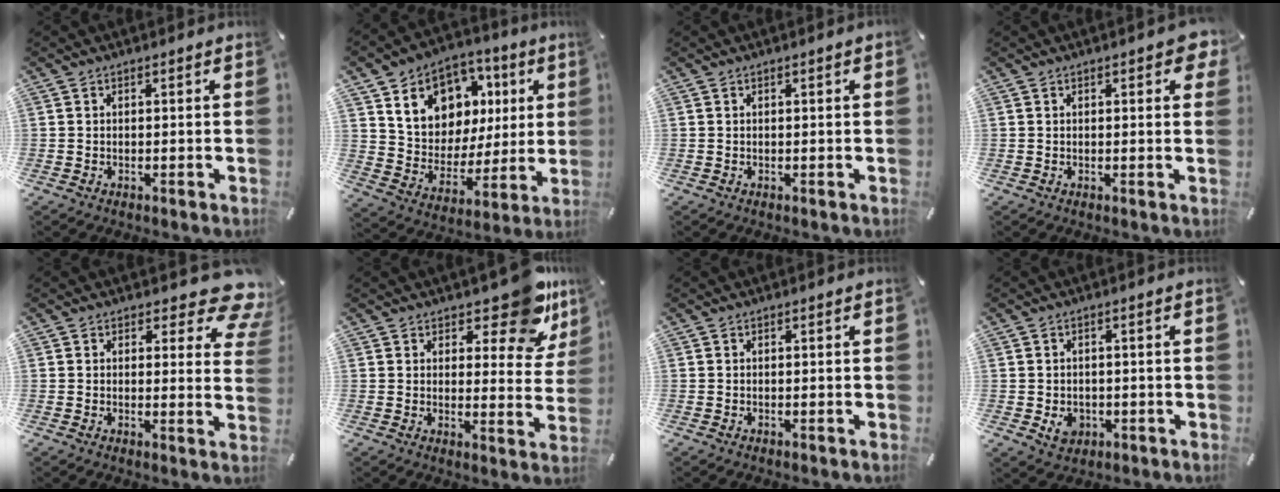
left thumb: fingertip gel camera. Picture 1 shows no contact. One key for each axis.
{"total": 14.3, "fx": 6.3, "fy": 11.8, "fz": 5.0, "tx": -0.083, "ty": -0.036, "tz": 0.122}
{"total": 0.8, "fx": 0.1, "fy": 0.0, "fz": 0.8, "tx": -0.012, "ty": 0.000, "tz": 0.002}
{"total": 3.4, "fx": 1.4, "fy": 1.4, "fz": 2.8, "tx": -0.034, "ty": -0.002, "tz": 0.018}
{"total": 8.7, "fx": 5.6, "fy": 3.8, "fz": 5.4, "tx": -0.051, "ty": -0.039, "tz": 0.094}
{"total": 12.3, "fx": 9.1, "fy": 4.9, "fz": 6.6, "tx": -0.064, "ty": -0.069, "tz": 0.155}
{"total": 0.0}
{"total": 4.3, "fx": -1.0, "fy": 3.7, "fz": 1.9, "tx": -0.022, "ty": -0.002, "tz": -0.019}